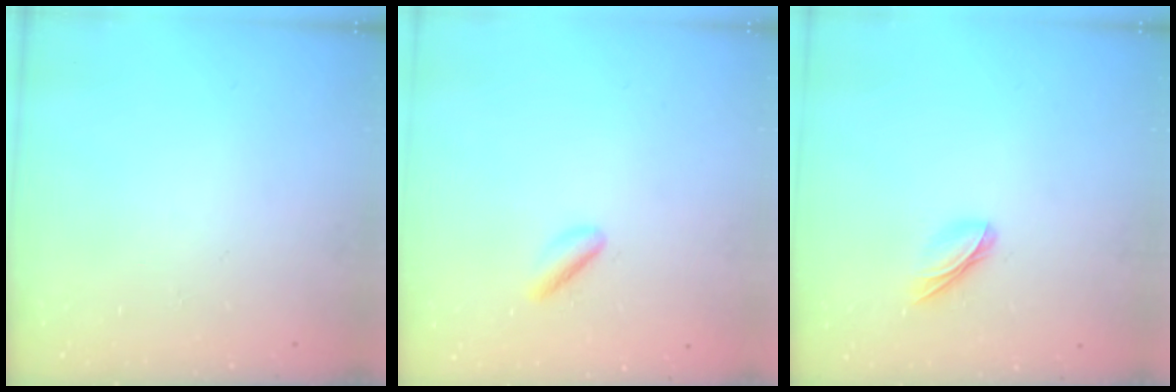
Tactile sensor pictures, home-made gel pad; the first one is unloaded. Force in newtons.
{"total": 2.5, "press": 2.4, "slide": 0.8}
{"total": 4.5, "press": 4.5, "slide": 0.2}